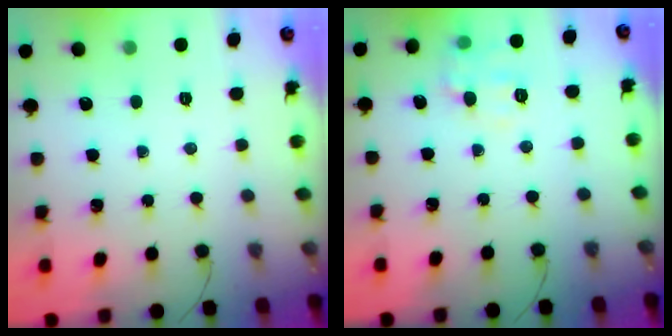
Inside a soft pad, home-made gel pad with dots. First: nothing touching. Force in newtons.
{"total": 7.6, "press": 7.5, "slide": 0.6}